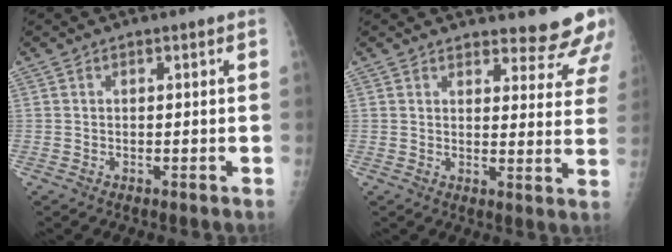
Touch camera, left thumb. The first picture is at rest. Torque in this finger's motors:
{"motor_torque": [0.32, 0.18, -0.03, -0.22, 0.06]}